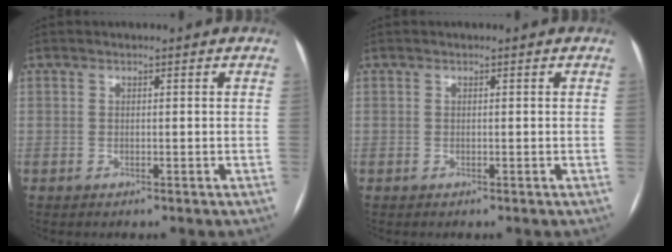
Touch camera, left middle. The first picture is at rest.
{"total": 0.0}